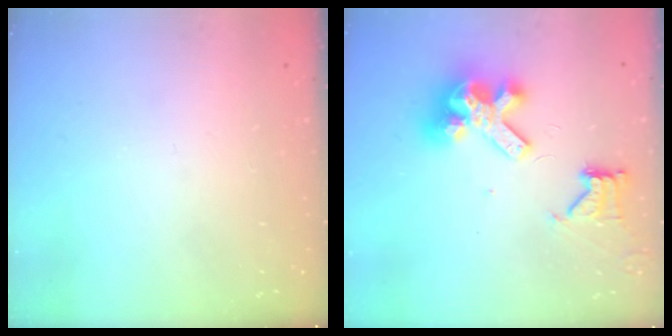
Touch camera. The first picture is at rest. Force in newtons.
{"total": 12.7, "press": 12.6, "slide": 1.9}